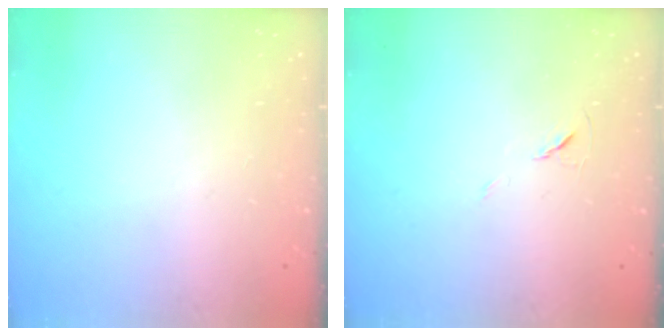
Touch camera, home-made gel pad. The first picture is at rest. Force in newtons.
{"total": 6.0, "press": 5.5, "slide": 2.3}